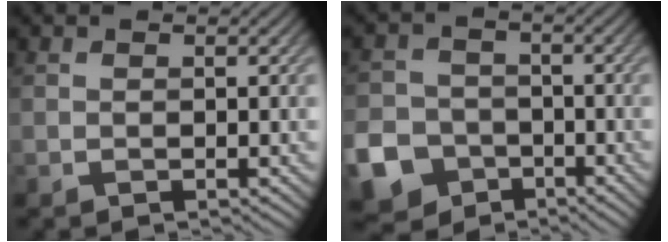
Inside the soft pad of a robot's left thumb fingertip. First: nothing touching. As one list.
[{"total": 10.5, "force": [-5.5, 8.2, 3.5], "torque": [-0.096, -0.043, -0.116]}]